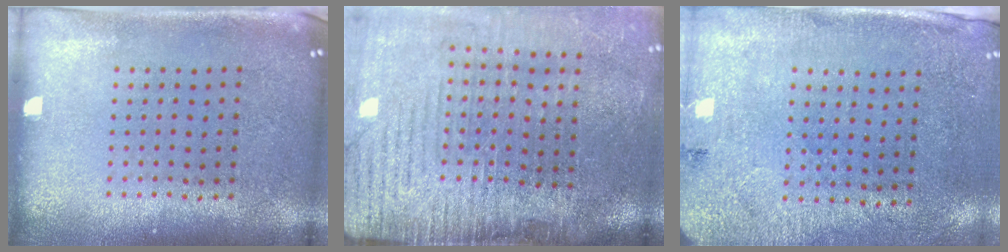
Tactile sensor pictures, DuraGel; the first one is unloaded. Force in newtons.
{"total": 4.4, "press": 3.7, "slide": 2.3}
{"total": 2.7, "press": 2.2, "slide": 1.5}